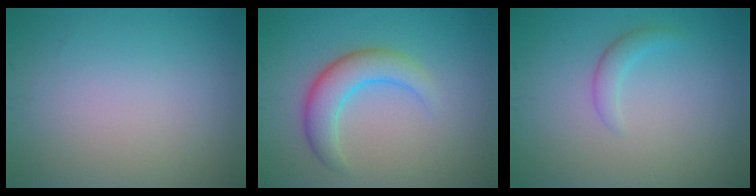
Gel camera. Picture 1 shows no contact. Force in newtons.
{"total": 4.2, "press": 4.2, "slide": 0.1}
{"total": 1.5, "press": 1.5, "slide": 0.1}